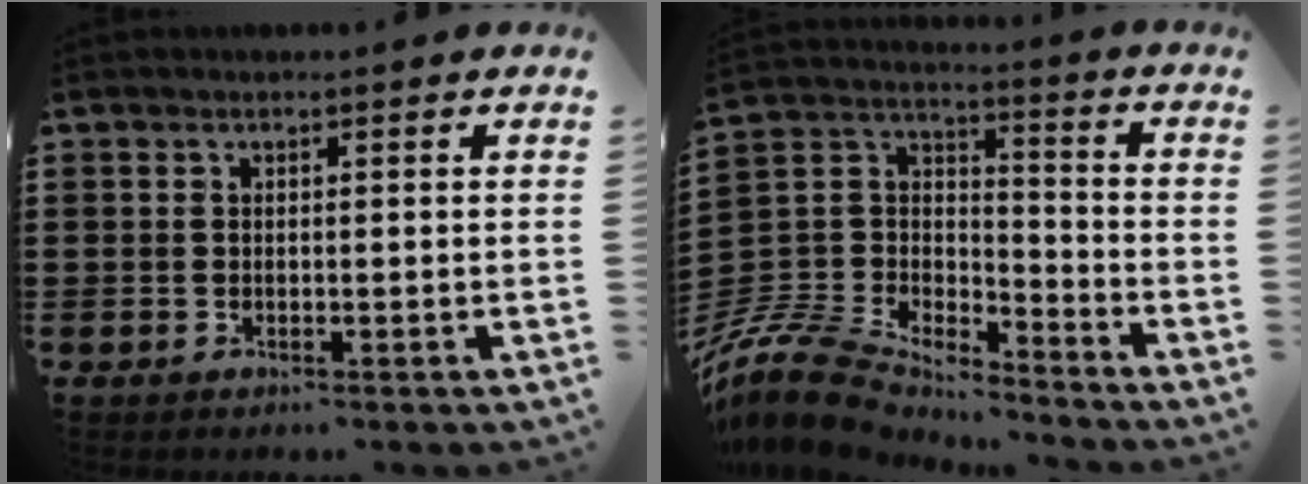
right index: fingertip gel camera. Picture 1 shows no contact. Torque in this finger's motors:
{"motor_torque": [-1.03, 1.11, -1.05, -0.21]}